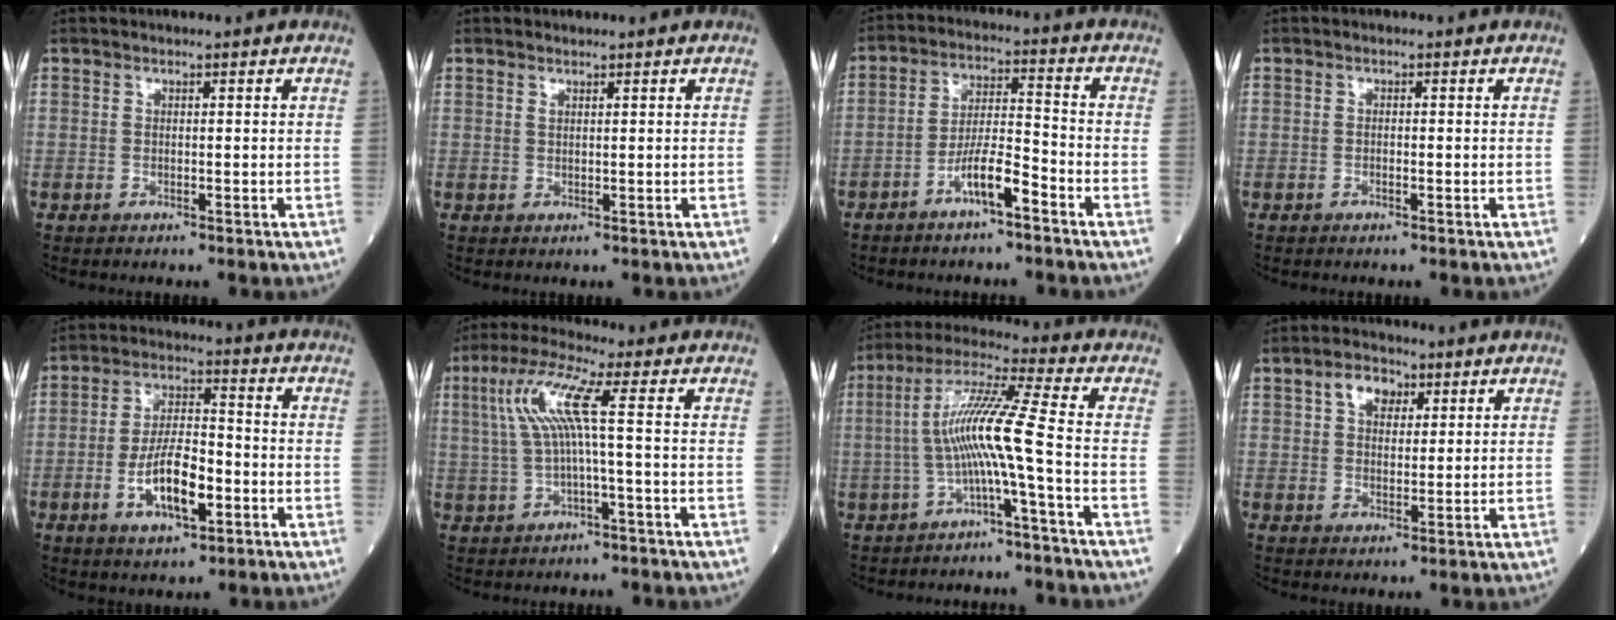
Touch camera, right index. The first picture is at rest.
{"total": 0.6, "force": [0.5, 0.1, 0.2], "torque": [-0.009, -0.003, 0.011]}
{"total": 6.8, "force": [-4.1, 0.8, 5.3], "torque": [-0.101, 0.010, -0.077]}
{"total": 0.5, "force": [-0.2, 0.2, 0.4], "torque": [-0.008, 0.001, -0.005]}
{"total": 10.2, "force": [-3.2, 3.5, 9.0], "torque": [-0.171, 0.006, -0.057]}
{"total": 7.4, "force": [0.9, -0.4, 7.3], "torque": [-0.157, 0.023, 0.024]}
{"total": 9.8, "force": [-2.3, -1.4, 9.5], "torque": [-0.186, 0.025, -0.044]}
{"total": 4.7, "force": [2.2, 3.1, 2.9], "torque": [-0.052, 0.016, 0.038]}